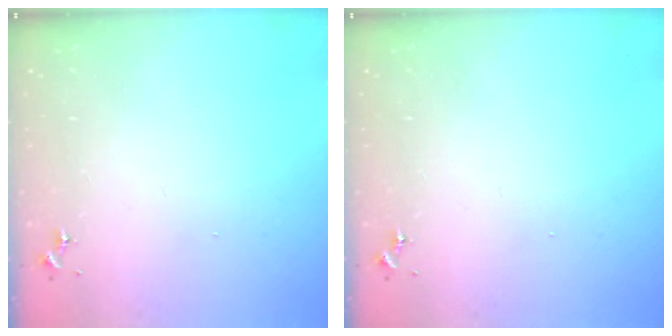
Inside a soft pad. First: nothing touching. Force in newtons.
{"total": 0.0}